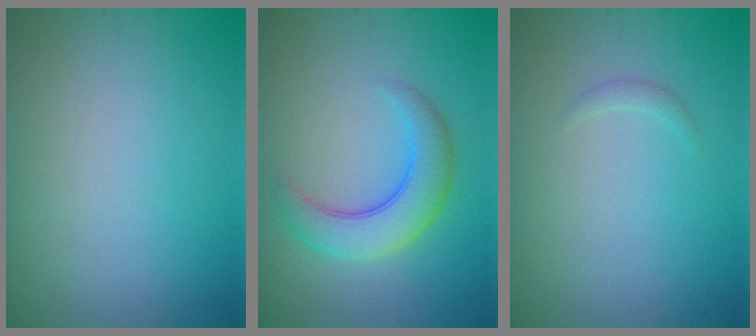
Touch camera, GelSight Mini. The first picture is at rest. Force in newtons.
{"total": 4.8, "press": 4.8, "slide": 0.1}
{"total": 0.6, "press": 0.6, "slide": 0.1}